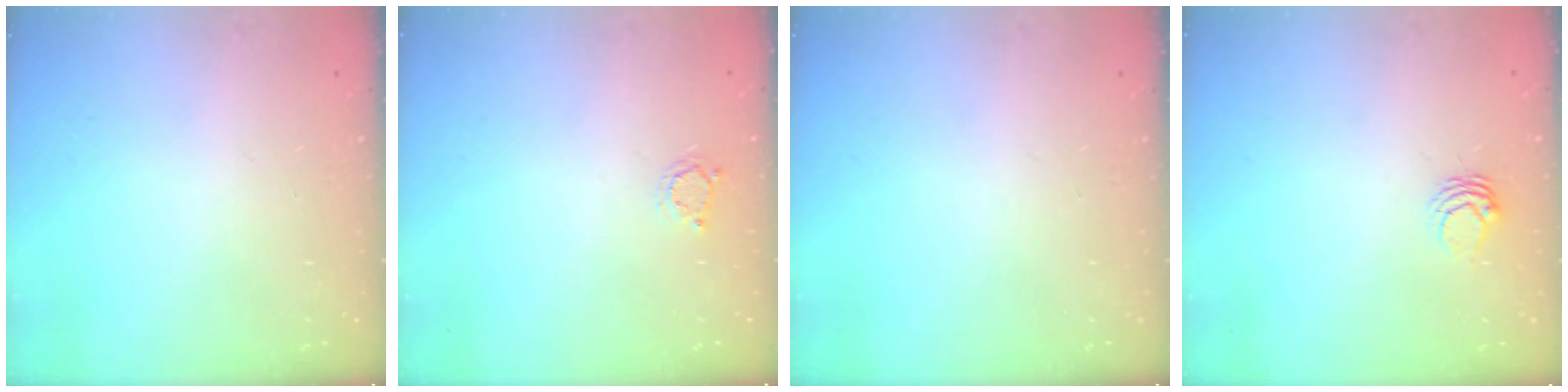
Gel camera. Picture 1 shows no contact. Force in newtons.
{"total": 2.6, "press": 2.6, "slide": 0.3}
{"total": 0.0}
{"total": 4.4, "press": 4.3, "slide": 0.5}